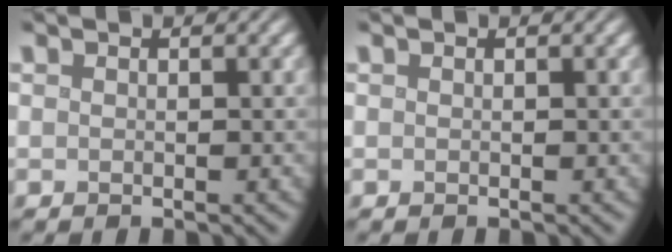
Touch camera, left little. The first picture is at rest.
{"total": 0.0}